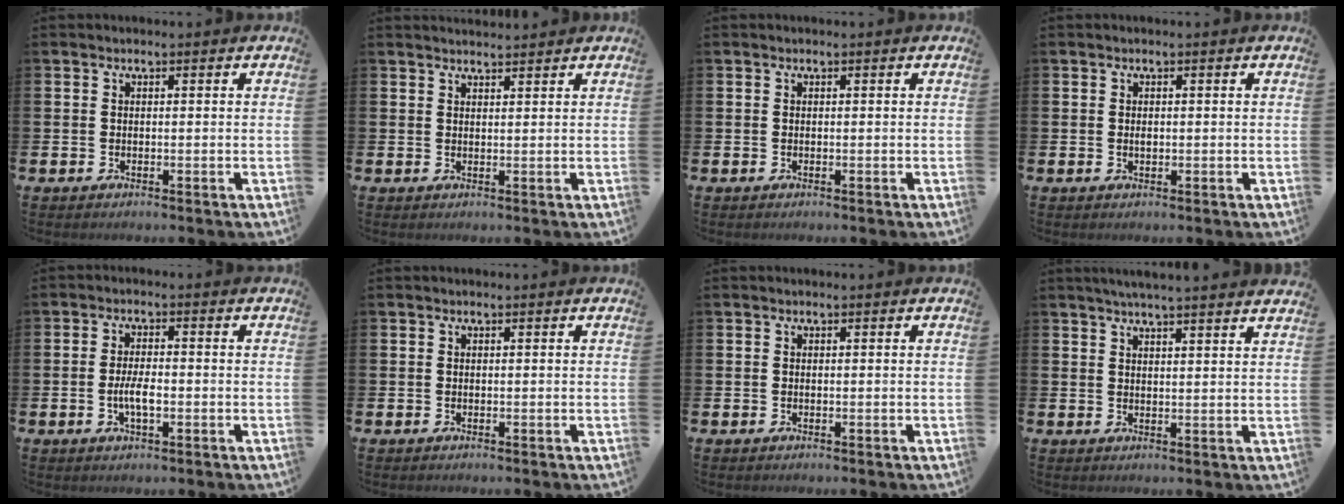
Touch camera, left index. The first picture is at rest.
{"total": 1.7, "force": [1.7, 0.1, 0.1], "torque": [0.007, -0.010, 0.029]}
{"total": 0.0}
{"total": 0.7, "force": [0.0, 0.4, 0.5], "torque": [-0.005, 0.000, -0.002]}
{"total": 3.6, "force": [-0.7, 1.3, 3.3], "torque": [-0.045, -0.003, -0.017]}
{"total": 0.0}
{"total": 0.0}
{"total": 3.8, "force": [3.7, -0.8, 0.7], "torque": [-0.016, -0.017, 0.065]}